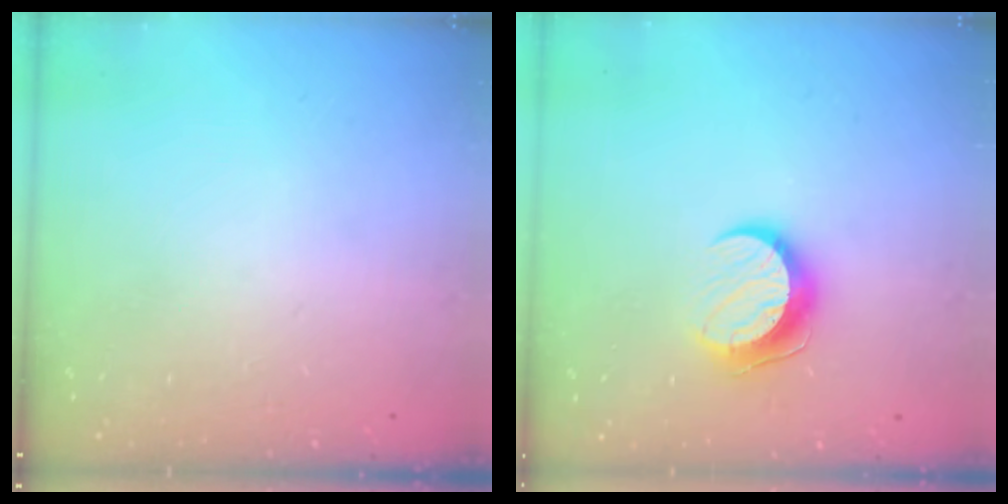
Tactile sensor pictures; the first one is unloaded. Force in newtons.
{"total": 9.7, "press": 9.7, "slide": 1.0}